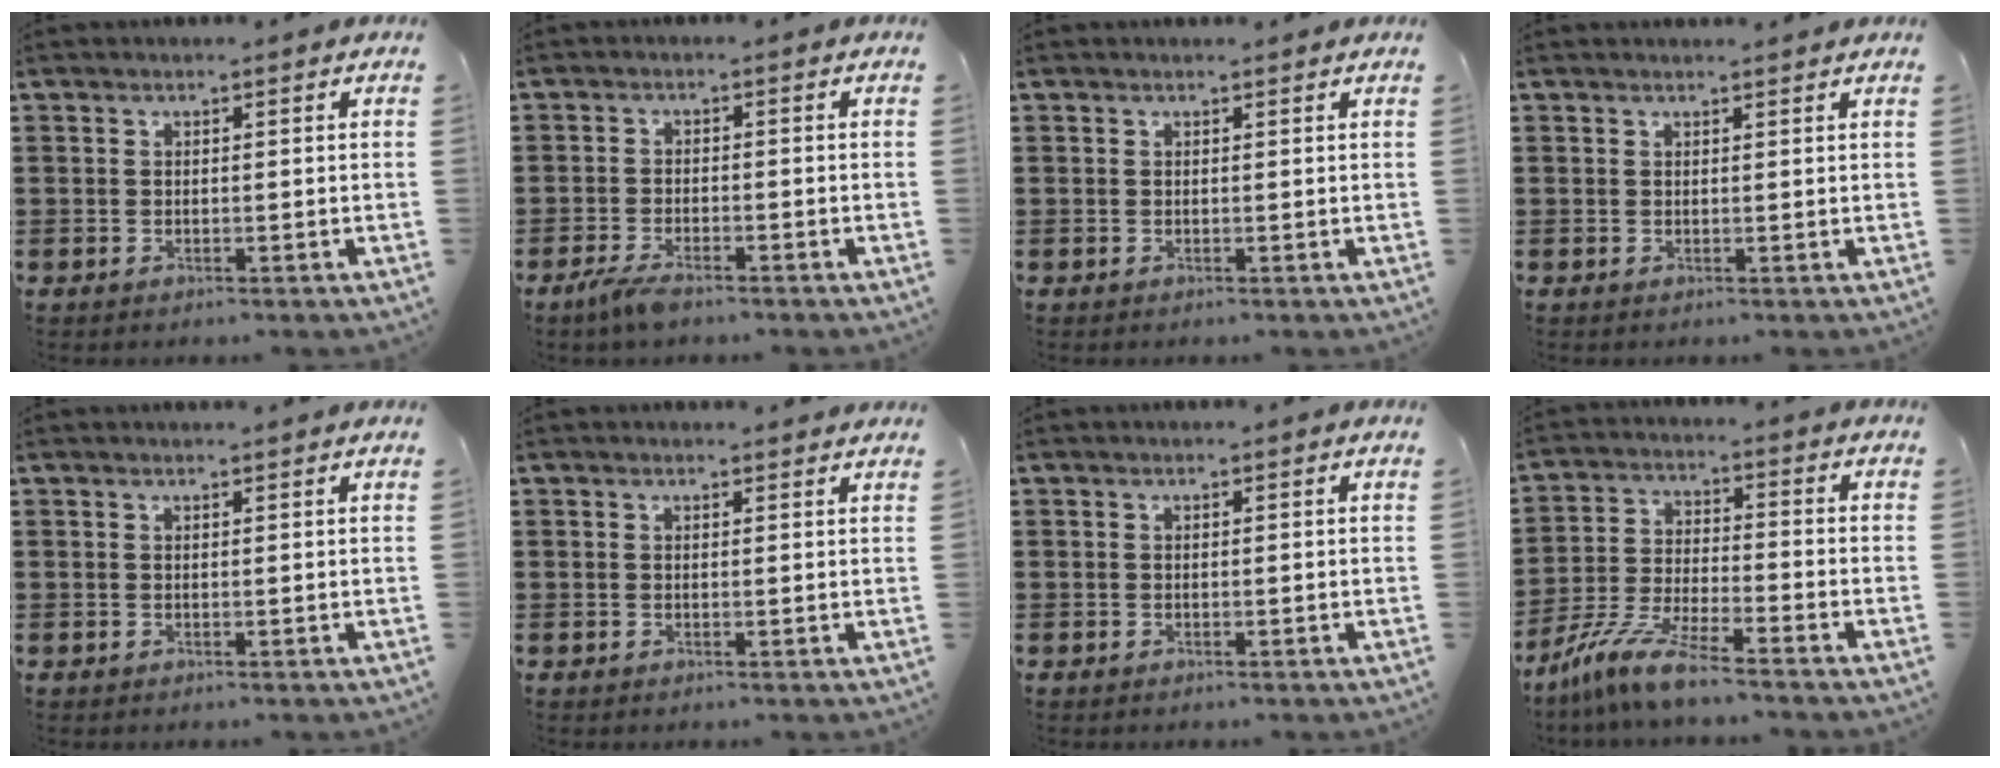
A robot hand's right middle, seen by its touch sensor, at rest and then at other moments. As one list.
[{"total": 2.7, "force": [-1.9, 0.4, 1.8], "torque": [-0.054, -0.008, -0.041]}, {"total": 0.0}, {"total": 0.7, "force": [0.7, -0.1, 0.1], "torque": [0.004, -0.004, 0.012]}, {"total": 0.6, "force": [0.5, -0.2, 0.1], "torque": [-0.002, 0.000, 0.010]}, {"total": 0.7, "force": [0.7, -0.1, 0.2], "torque": [0.003, -0.005, 0.012]}, {"total": 0.0}, {"total": 7.9, "force": [-6.9, 0.0, 3.9], "torque": [-0.098, -0.011, -0.141]}]